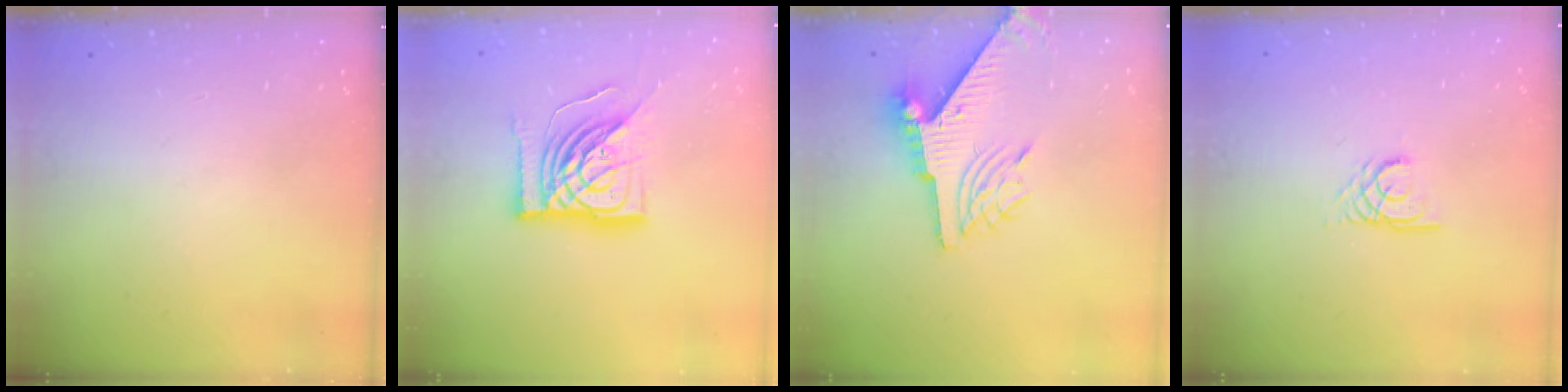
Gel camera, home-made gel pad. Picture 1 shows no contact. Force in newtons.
{"total": 18.1, "press": 18.0, "slide": 2.4}
{"total": 9.4, "press": 9.4, "slide": 1.2}
{"total": 2.3, "press": 2.3, "slide": 0.1}